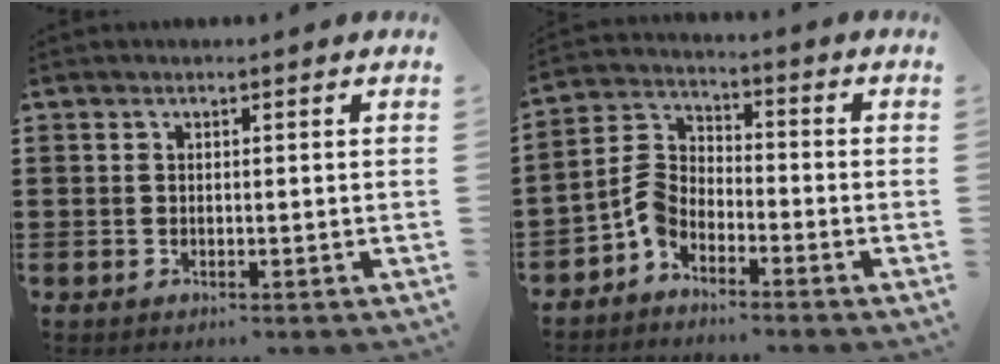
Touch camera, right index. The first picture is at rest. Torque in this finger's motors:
{"motor_torque": [0.78, -0.06, 0.27, 0.07]}